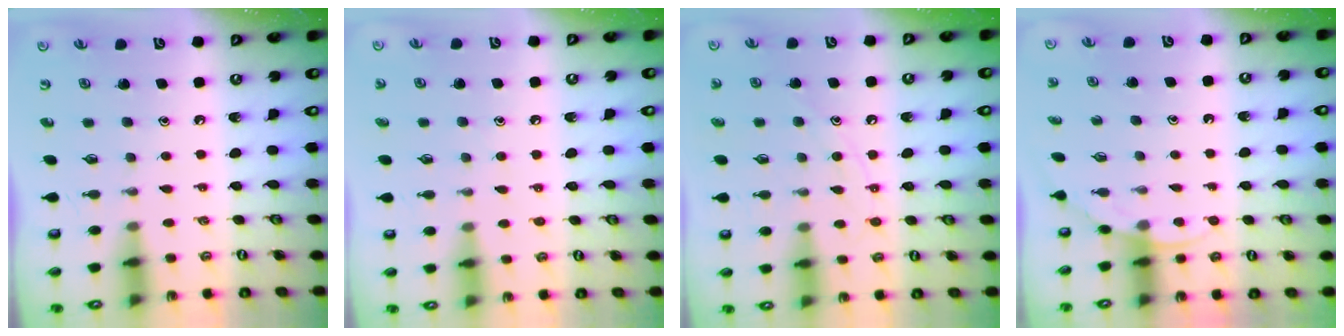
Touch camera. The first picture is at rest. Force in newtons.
{"total": 4.4, "press": 4.4, "slide": 0.4}
{"total": 8.9, "press": 8.9, "slide": 0.7}
{"total": 4.6, "press": 4.6, "slide": 0.3}